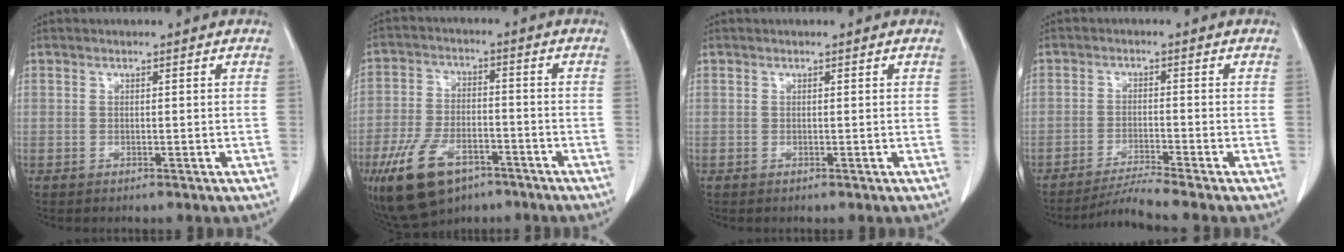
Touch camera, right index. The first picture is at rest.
{"total": 12.1, "force": [-7.1, 6.0, 7.7], "torque": [-0.161, -0.004, -0.120]}
{"total": 0.0}
{"total": 4.6, "force": [-3.9, -2.1, 1.1], "torque": [-0.026, -0.022, -0.073]}